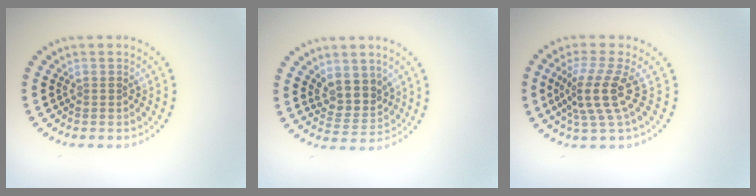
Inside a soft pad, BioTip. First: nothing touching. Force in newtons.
{"total": 3.5, "press": 3.0, "slide": 1.7}
{"total": 3.9, "press": 2.7, "slide": 2.8}